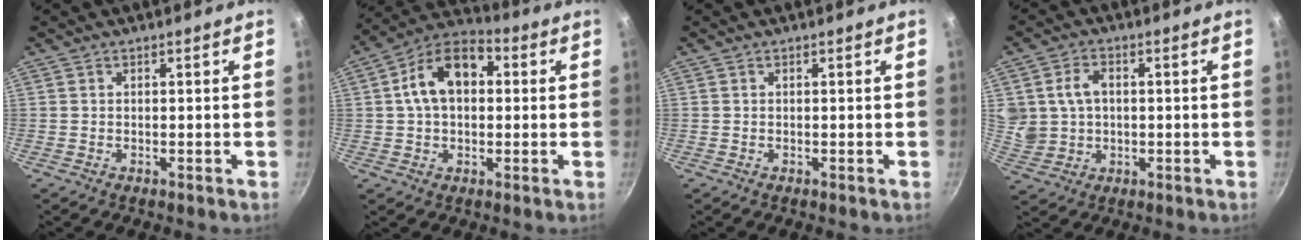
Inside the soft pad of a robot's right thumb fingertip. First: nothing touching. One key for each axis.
{"total": 13.4, "fx": 2.1, "fy": 8.8, "fz": 9.8, "tx": -0.135, "ty": 0.031, "tz": 0.016}
{"total": 0.0}
{"total": 8.9, "fx": 1.4, "fy": 7.3, "fz": 5.0, "tx": -0.081, "ty": 0.004, "tz": 0.035}